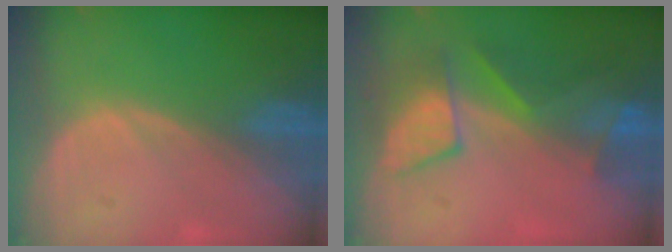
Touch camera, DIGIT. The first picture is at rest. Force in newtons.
{"total": 8.1, "press": 7.6, "slide": 2.7}